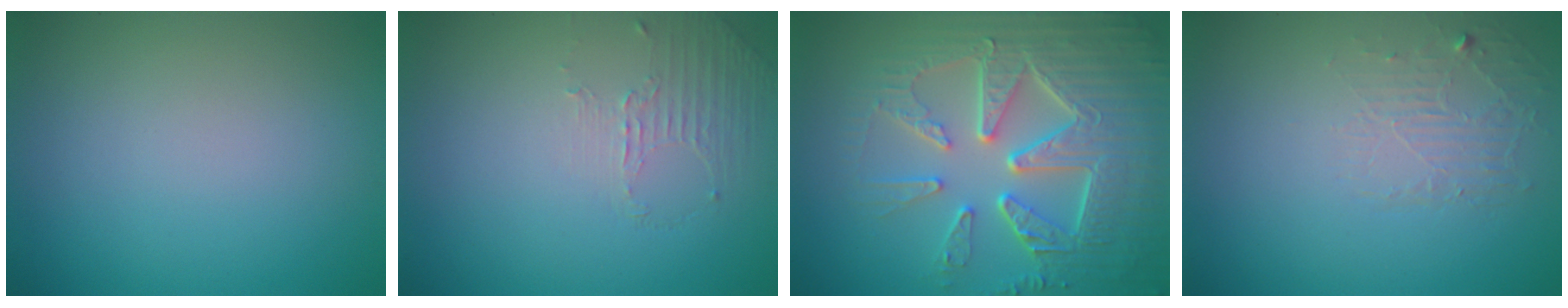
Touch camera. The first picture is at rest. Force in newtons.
{"total": 1.2, "press": 0.4, "slide": 1.1}
{"total": 9.0, "press": 6.5, "slide": 6.3}
{"total": 1.8, "press": 0.4, "slide": 1.8}